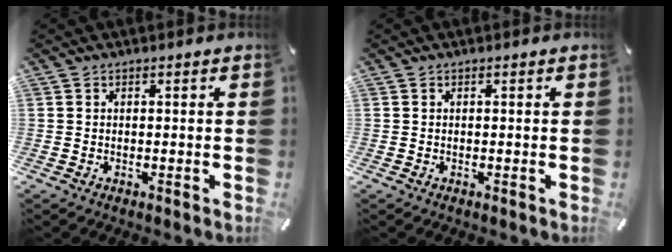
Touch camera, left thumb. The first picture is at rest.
{"total": 0.0}